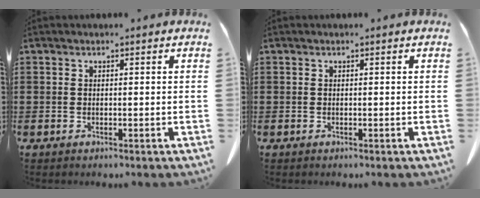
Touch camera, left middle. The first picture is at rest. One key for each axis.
{"total": 0.0}